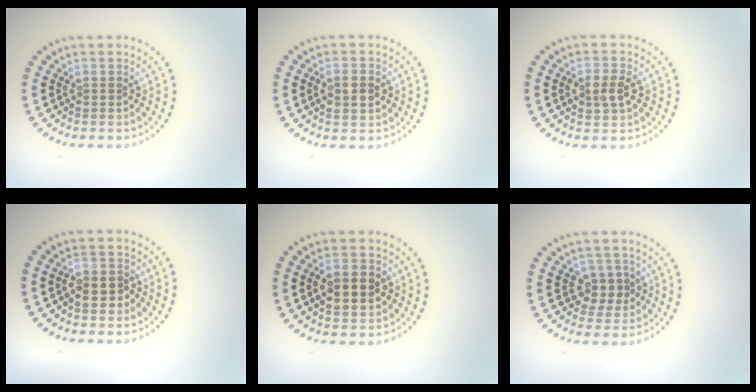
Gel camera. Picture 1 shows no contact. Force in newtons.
{"total": 2.4, "press": 2.4, "slide": 0.3}
{"total": 2.4, "press": 2.4, "slide": 0.4}
{"total": 2.1, "press": 2.0, "slide": 0.7}
{"total": 4.5, "press": 4.5, "slide": 0.2}
{"total": 2.9, "press": 2.8, "slide": 0.8}